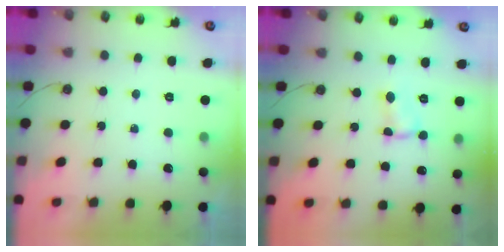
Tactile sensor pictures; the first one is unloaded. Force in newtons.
{"total": 1.9, "press": 1.9, "slide": 0.3}